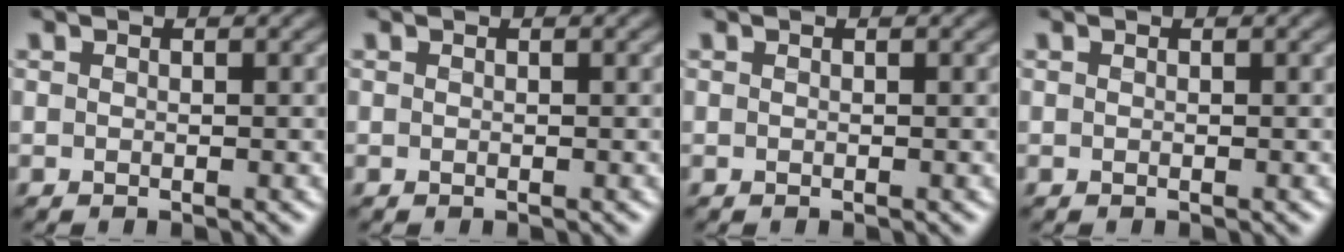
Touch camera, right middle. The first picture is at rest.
{"total": 0.0}
{"total": 0.0}
{"total": 0.0}